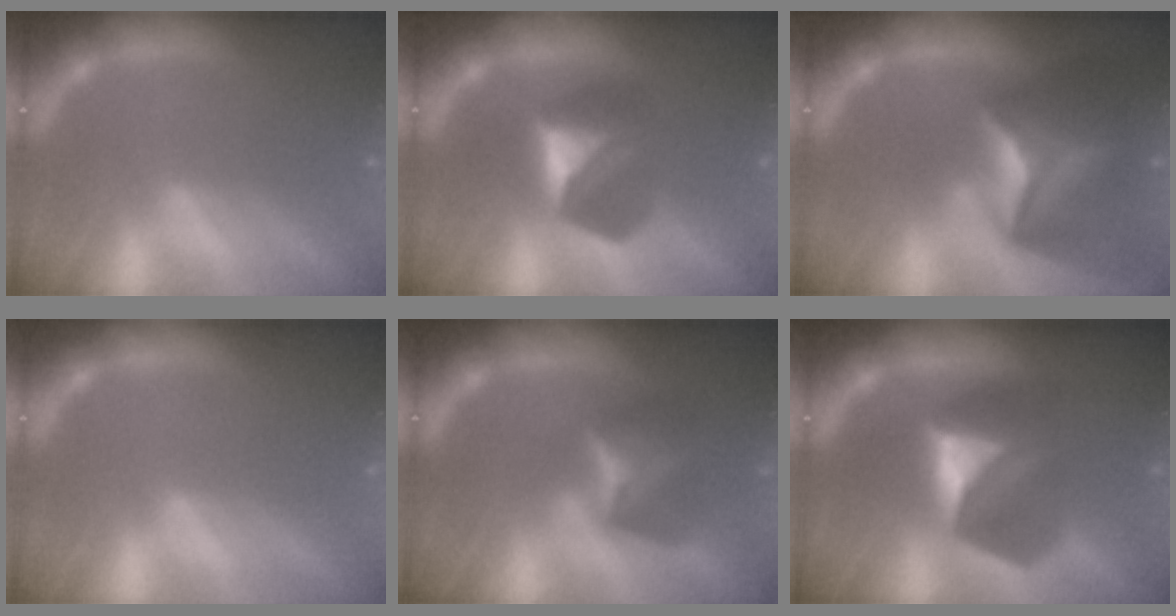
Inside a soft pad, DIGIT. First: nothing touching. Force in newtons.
{"total": 4.9}
{"total": 10.0}
{"total": 0.0}
{"total": 4.4}
{"total": 6.9}